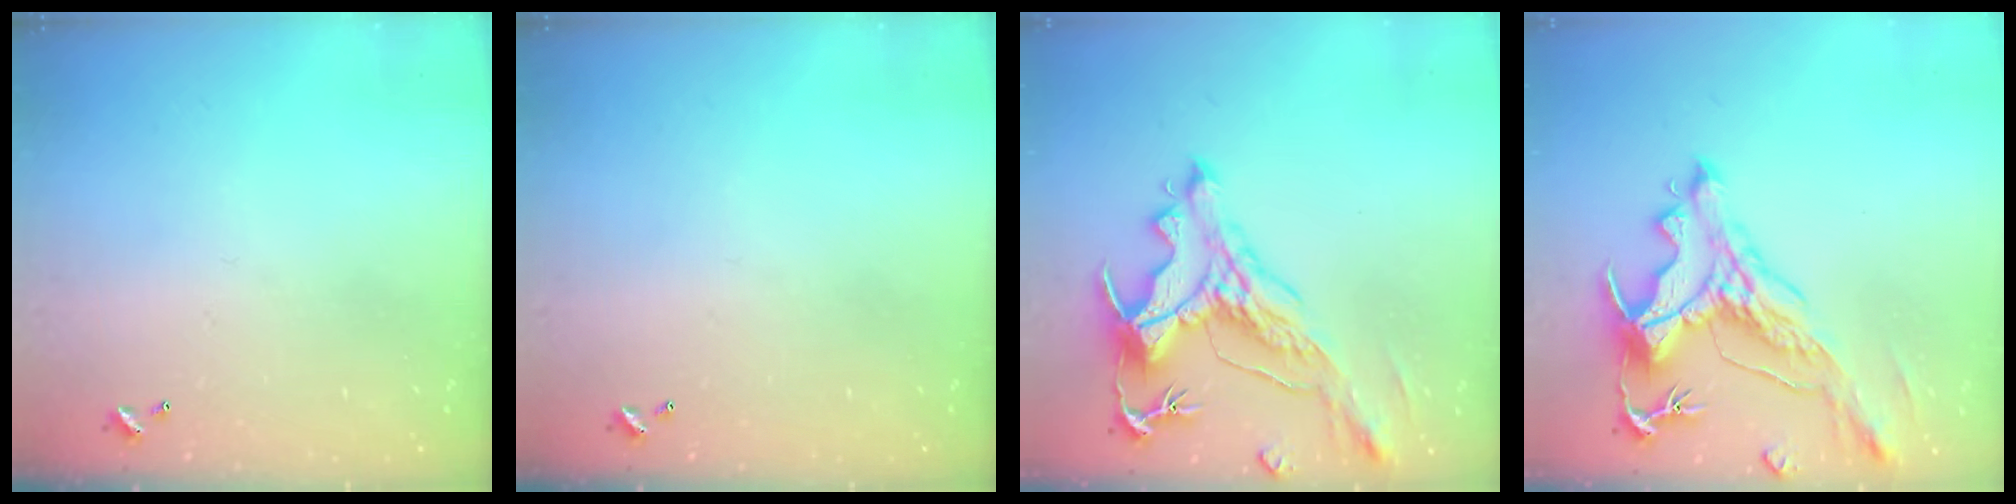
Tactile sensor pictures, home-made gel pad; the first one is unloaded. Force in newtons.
{"total": 0.0}
{"total": 2.9, "press": 2.6, "slide": 1.5}
{"total": 2.9, "press": 2.6, "slide": 1.5}